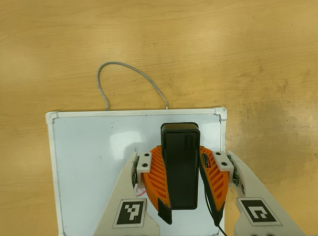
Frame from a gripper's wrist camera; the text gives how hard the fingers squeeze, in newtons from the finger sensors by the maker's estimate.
{"total": 8.4, "left": 6.9, "right": 9.9}